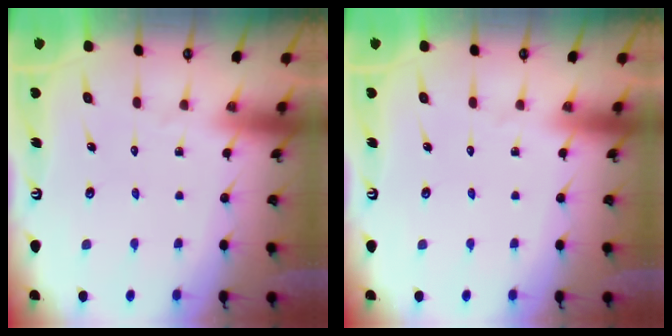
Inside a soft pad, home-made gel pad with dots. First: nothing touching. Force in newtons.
{"total": 0.0}